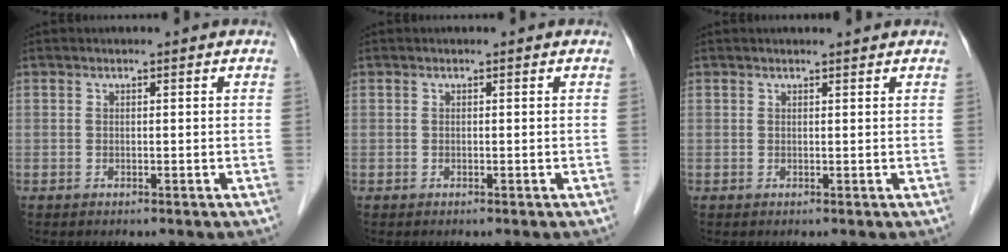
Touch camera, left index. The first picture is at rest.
{"total": 0.0}
{"total": 1.3, "force": [1.2, 0.0, 0.5], "torque": [-0.007, 0.003, 0.014]}